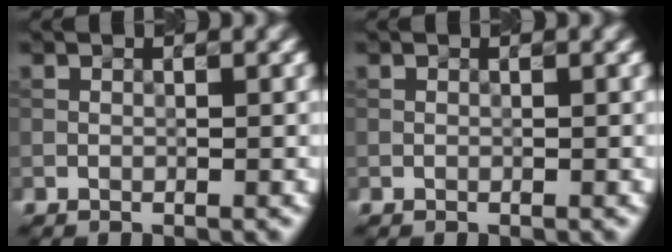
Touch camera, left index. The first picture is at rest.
{"total": 0.0}